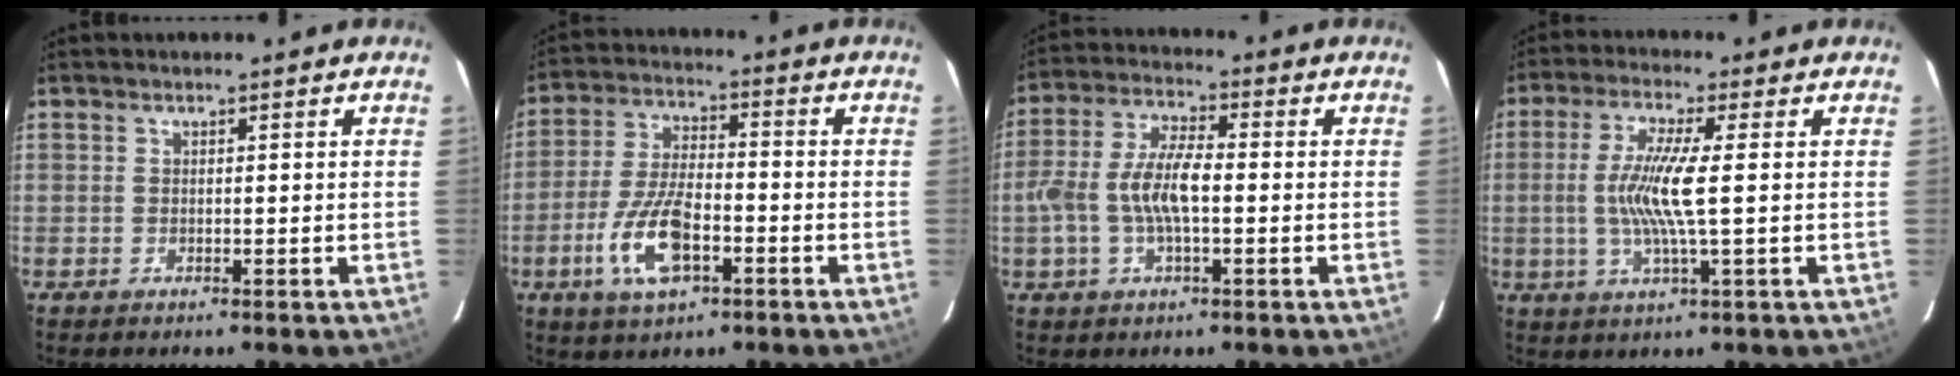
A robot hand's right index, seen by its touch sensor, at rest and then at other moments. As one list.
[{"total": 12.0, "force": [-4.8, 4.8, 9.9], "torque": [-0.210, -0.005, -0.086]}, {"total": 9.7, "force": [-1.5, 3.6, 8.9], "torque": [-0.183, 0.009, -0.028]}, {"total": 9.3, "force": [-0.2, 0.3, 9.3], "torque": [-0.184, -0.004, -0.005]}]